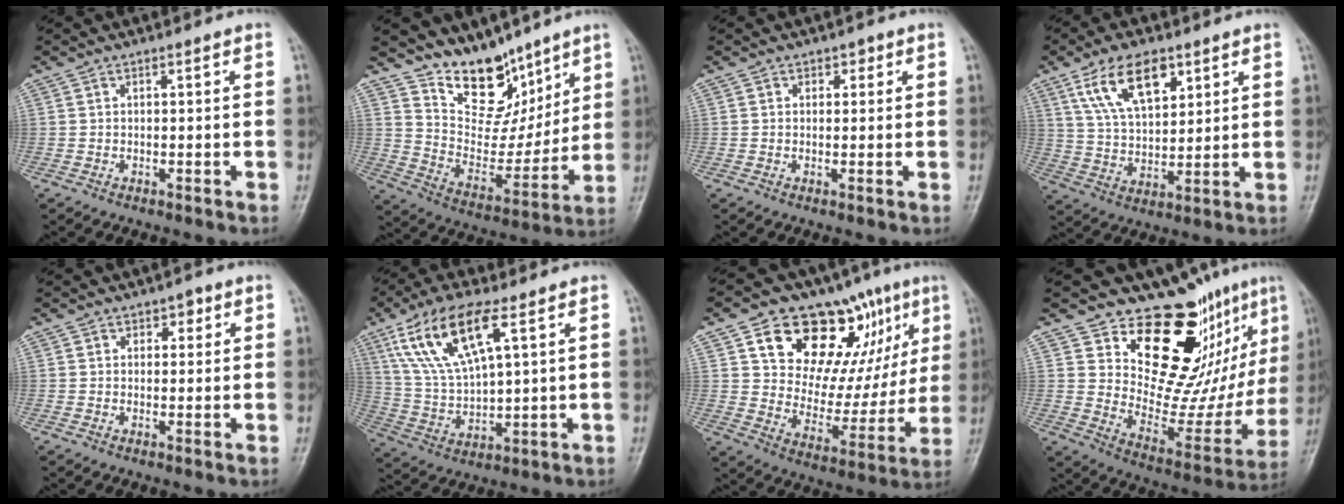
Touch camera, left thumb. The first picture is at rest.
{"total": 15.1, "force": [11.3, 8.2, 5.6], "torque": [-0.038, -0.073, 0.207]}
{"total": 1.5, "force": [0.7, 1.2, 0.6], "torque": [0.009, 0.000, 0.004]}
{"total": 12.2, "force": [6.4, 6.2, 8.4], "torque": [-0.132, -0.021, 0.126]}
{"total": 2.3, "force": [1.0, 1.7, 1.2], "torque": [0.005, -0.001, 0.008]}
{"total": 14.7, "force": [6.7, 4.9, 12.1], "torque": [-0.244, -0.013, 0.136]}
{"total": 23.0, "force": [11.0, 12.6, 15.8], "torque": [-0.172, -0.028, 0.174]}
{"total": 18.9, "force": [12.1, 8.3, 11.9], "torque": [-0.080, -0.099, 0.197]}